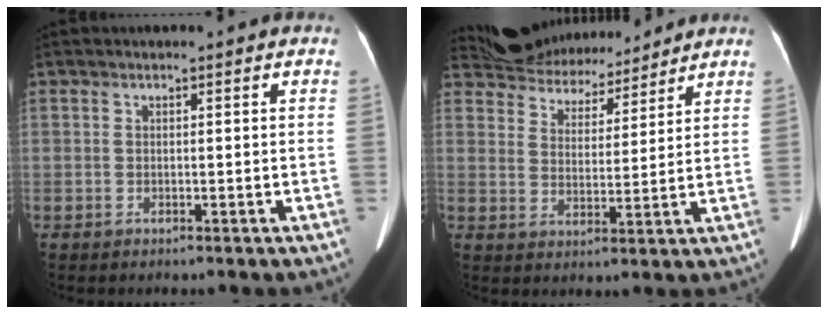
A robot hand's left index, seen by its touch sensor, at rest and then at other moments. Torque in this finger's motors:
{"motor_torque": [-0.01, -0.01, -0.15, -0.21]}